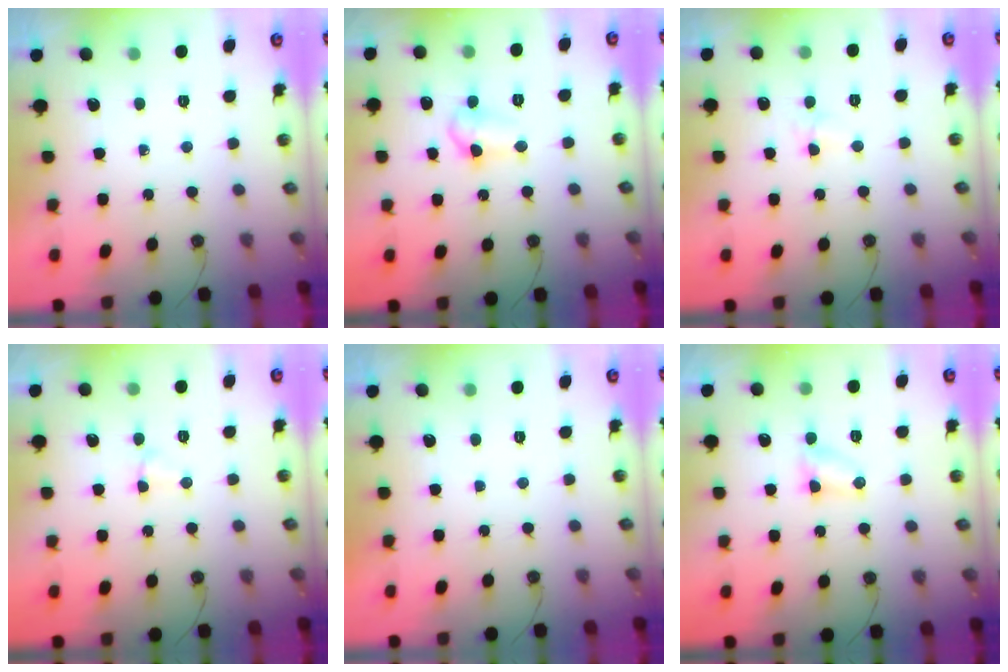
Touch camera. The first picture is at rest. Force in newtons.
{"total": 7.1, "press": 7.0, "slide": 1.1}
{"total": 3.6, "press": 3.6, "slide": 0.6}
{"total": 2.9, "press": 2.8, "slide": 0.6}
{"total": 0.0}
{"total": 3.6, "press": 3.5, "slide": 0.4}